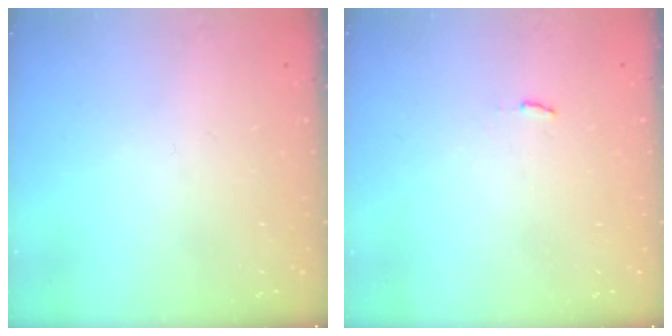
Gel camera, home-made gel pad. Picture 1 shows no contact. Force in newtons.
{"total": 2.9, "press": 2.9, "slide": 0.3}